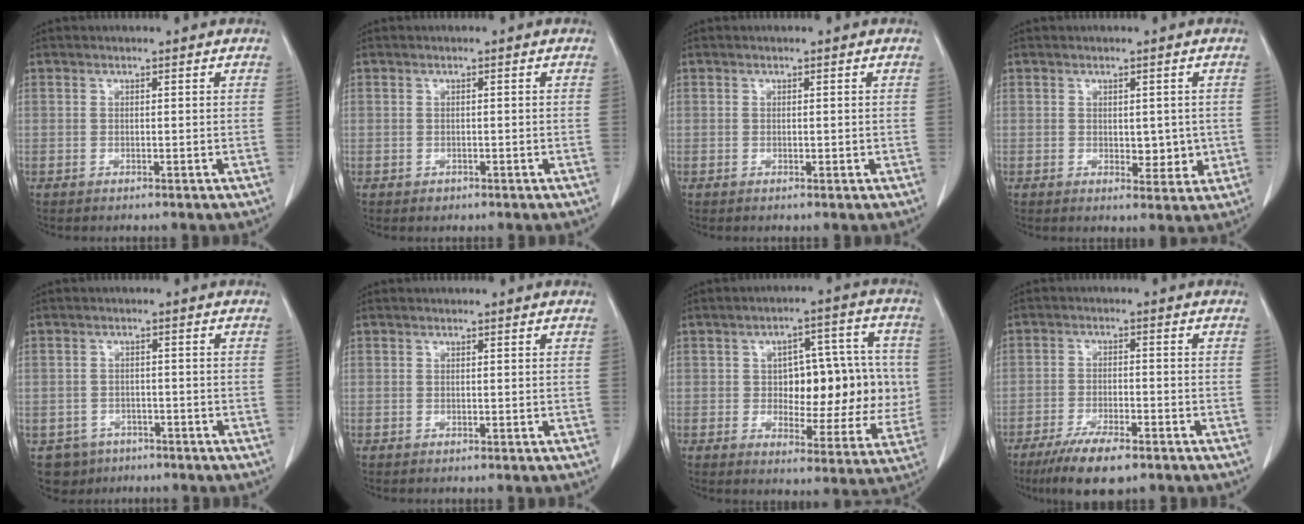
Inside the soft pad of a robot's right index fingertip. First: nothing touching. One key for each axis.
{"total": 0.7, "fx": -0.3, "fy": 0.6, "fz": 0.2, "tx": -0.003, "ty": 0.002, "tz": -0.003}
{"total": 0.6, "fx": 0.0, "fy": 0.4, "fz": 0.4, "tx": -0.004, "ty": 0.000, "tz": 0.002}
{"total": 3.9, "fx": 0.0, "fy": 2.3, "fz": 3.1, "tx": -0.030, "ty": -0.005, "tz": 0.008}
{"total": 4.7, "fx": -3.0, "fy": 3.6, "fz": 0.1, "tx": 0.002, "ty": 0.008, "tz": -0.041}
{"total": 0.0}
{"total": 14.3, "fx": 0.3, "fy": 7.0, "fz": 12.5, "tx": -0.155, "ty": 0.034, "tz": 0.016}
{"total": 8.5, "fx": -6.0, "fy": 1.8, "fz": 5.8, "tx": -0.100, "ty": -0.015, "tz": -0.098}